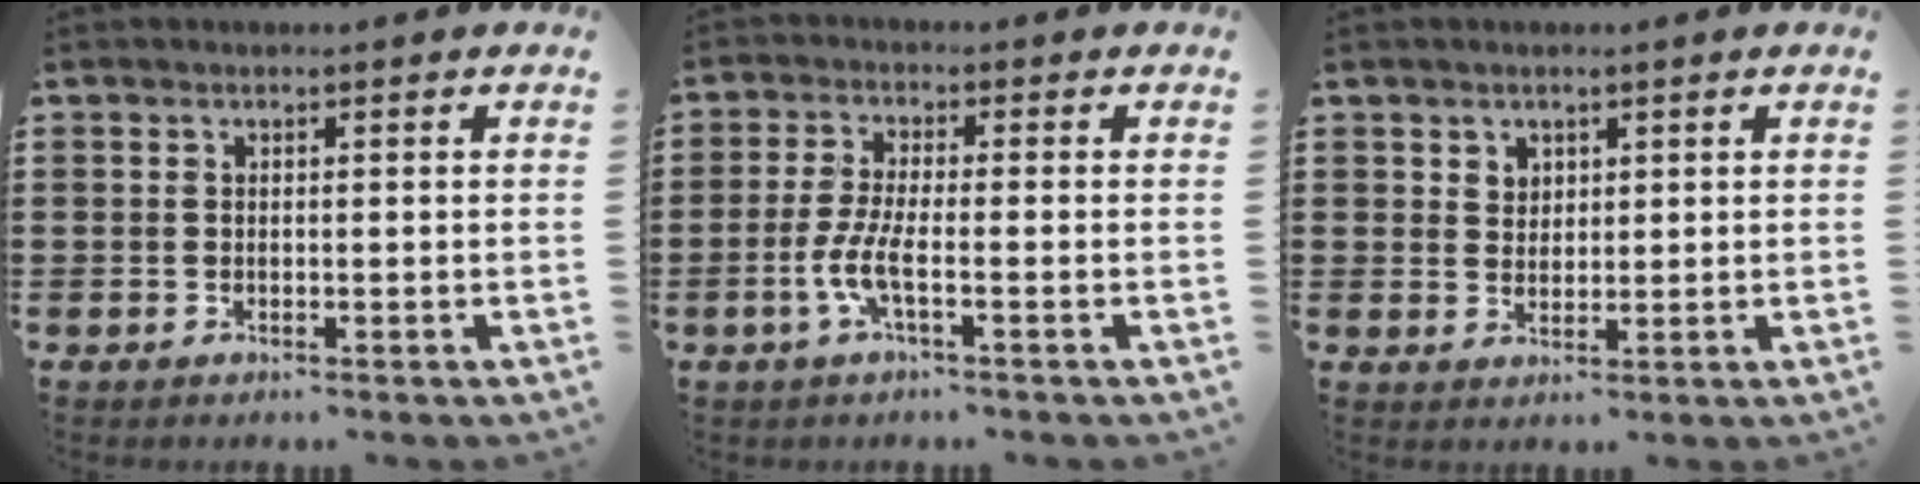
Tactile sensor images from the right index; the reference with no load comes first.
{"total": 5.2, "force": [-1.9, 0.8, 4.8], "torque": [-0.109, -0.013, -0.043]}
{"total": 2.4, "force": [1.5, 1.8, 0.3], "torque": [-0.004, 0.004, 0.028]}